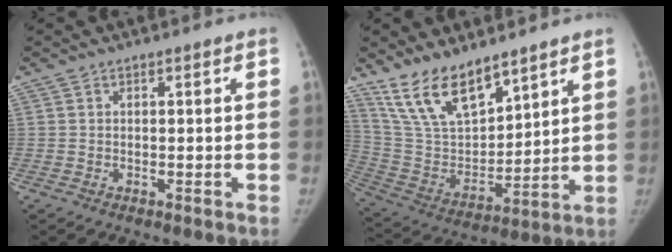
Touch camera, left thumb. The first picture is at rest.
{"total": 15.8, "force": [11.7, 6.6, 8.3], "torque": [-0.119, -0.062, 0.237]}